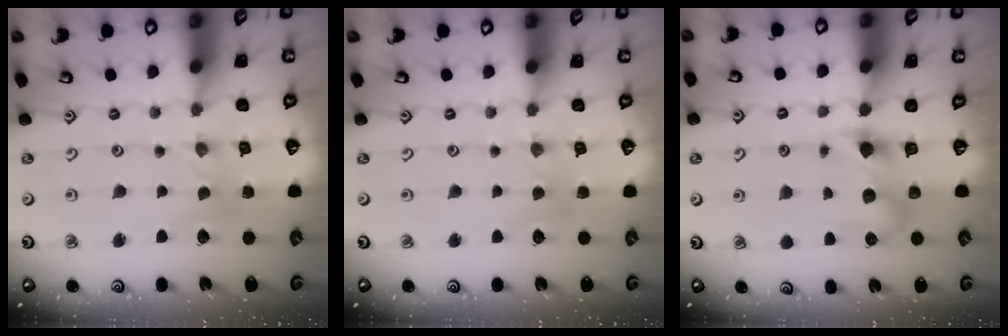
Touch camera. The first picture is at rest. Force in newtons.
{"total": 2.9, "press": 2.9, "slide": 0.5}
{"total": 5.6, "press": 5.6, "slide": 0.6}